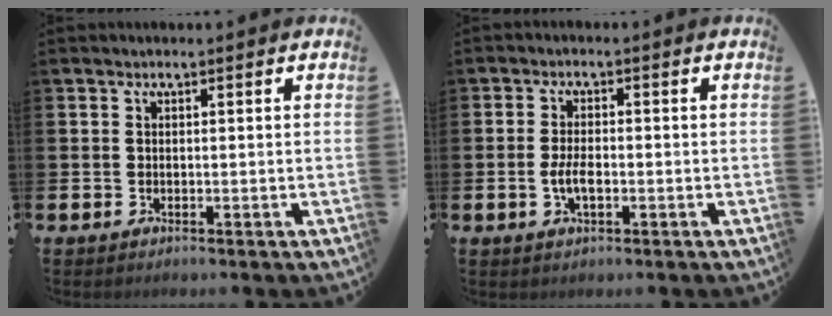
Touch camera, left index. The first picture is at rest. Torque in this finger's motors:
{"motor_torque": [0.40, 0.29, 0.10, 0.11]}